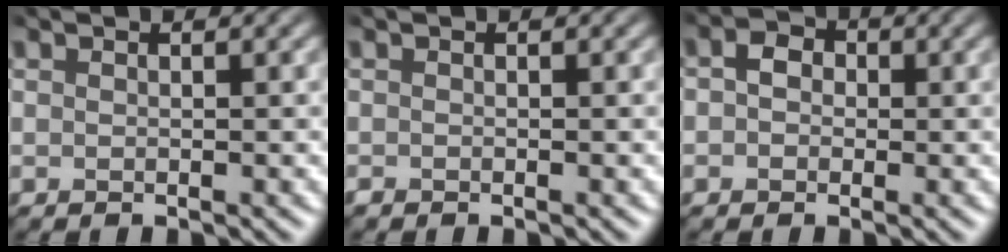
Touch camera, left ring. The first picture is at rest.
{"total": 0.8, "force": [-0.8, -0.2, -0.1], "torque": [0.000, 0.005, 0.000]}
{"total": 1.5, "force": [-1.1, 1.1, -0.3], "torque": [-0.006, 0.000, -0.016]}